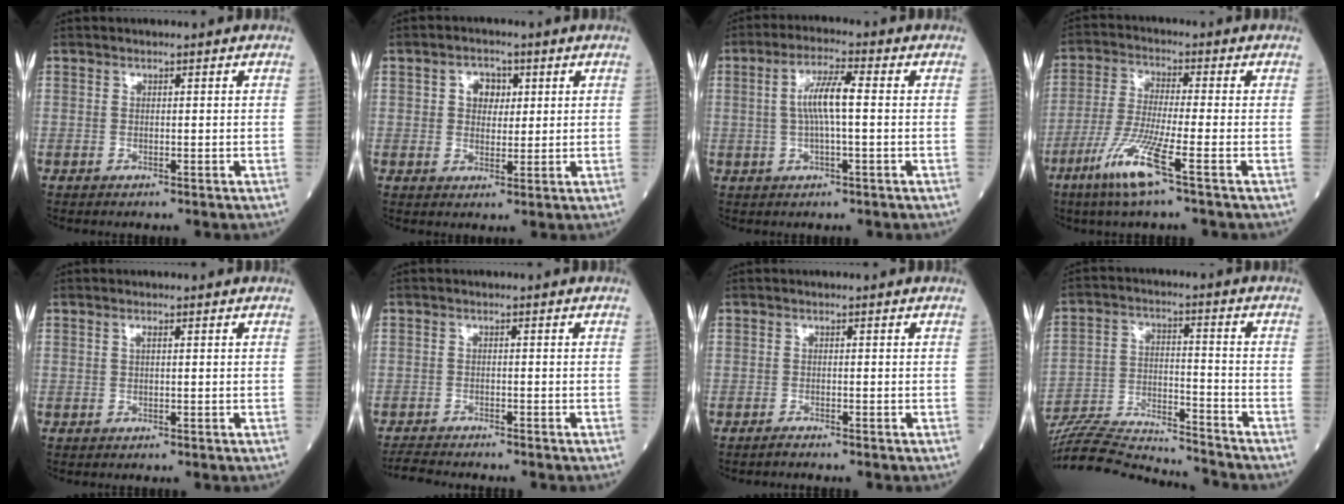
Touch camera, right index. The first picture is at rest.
{"total": 3.8, "force": [1.2, 2.8, 2.3], "torque": [-0.036, 0.009, 0.021]}
{"total": 6.1, "force": [0.4, 0.6, 6.1], "torque": [-0.123, 0.011, 0.006]}
{"total": 9.3, "force": [-4.9, -0.5, 7.9], "torque": [-0.166, -0.024, -0.100]}
{"total": 0.5, "force": [0.1, 0.1, 0.5], "torque": [-0.013, 0.001, 0.002]}
{"total": 4.1, "force": [-3.9, 0.6, 0.8], "torque": [-0.015, -0.014, -0.067]}
{"total": 1.2, "force": [-1.1, -0.2, 0.3], "torque": [-0.010, 0.000, -0.017]}
{"total": 20.0, "force": [-19.2, 1.5, 5.4], "torque": [-0.127, -0.004, -0.308]}